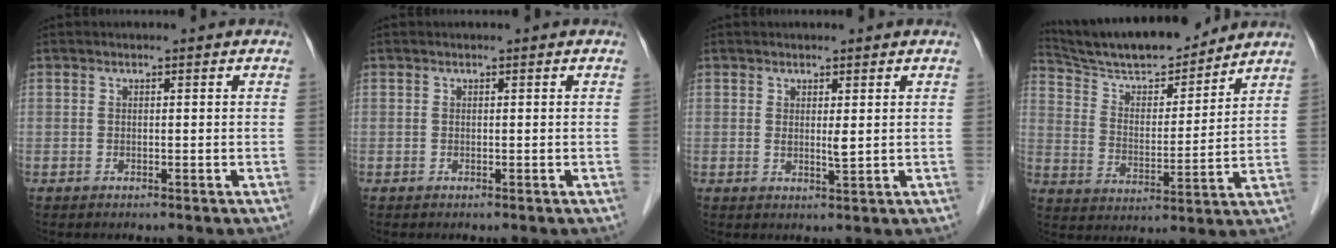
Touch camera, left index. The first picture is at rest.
{"total": 0.0}
{"total": 1.6, "force": [0.4, 0.2, 1.5], "torque": [-0.029, -0.010, 0.009]}
{"total": 15.3, "force": [14.2, 2.2, 5.1], "torque": [-0.093, 0.000, 0.241]}